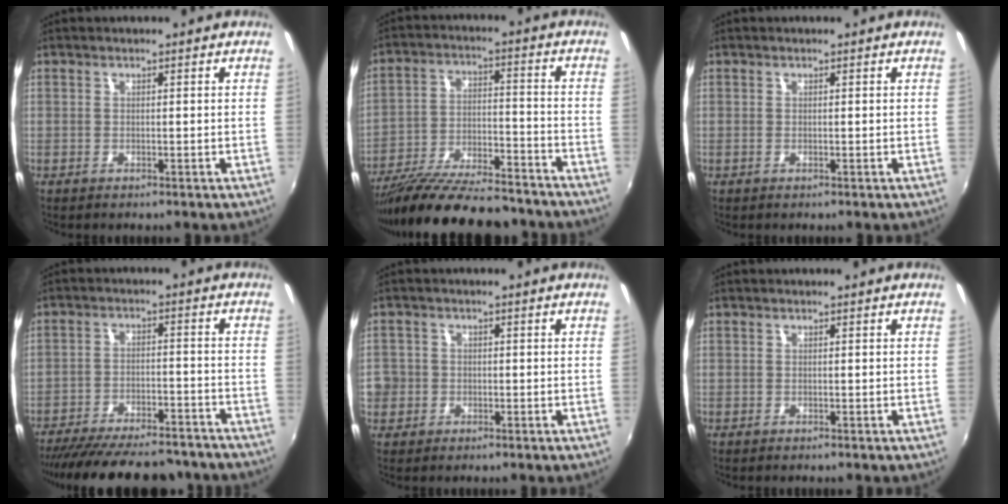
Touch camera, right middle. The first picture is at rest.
{"total": 22.4, "force": [-18.8, 5.6, 10.9], "torque": [-0.208, -0.036, -0.288]}
{"total": 0.0}
{"total": 22.9, "force": [-19.8, 6.6, 9.3], "torque": [-0.188, -0.008, -0.267]}
{"total": 6.5, "force": [-1.6, 6.1, 1.5], "torque": [-0.054, 0.016, -0.023]}
{"total": 0.0}